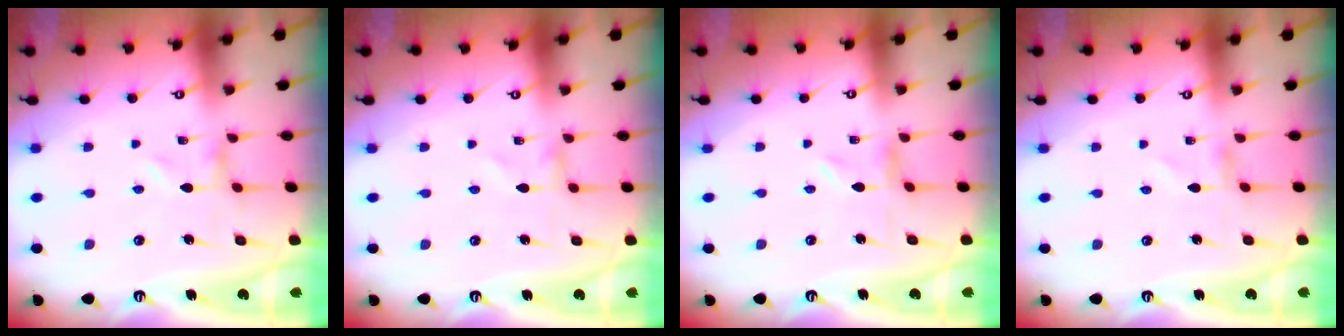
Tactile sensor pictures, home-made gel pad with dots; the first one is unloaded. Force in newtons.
{"total": 0.0}
{"total": 0.5, "press": 0.4, "slide": 0.3}
{"total": 0.5, "press": 0.5, "slide": 0.1}